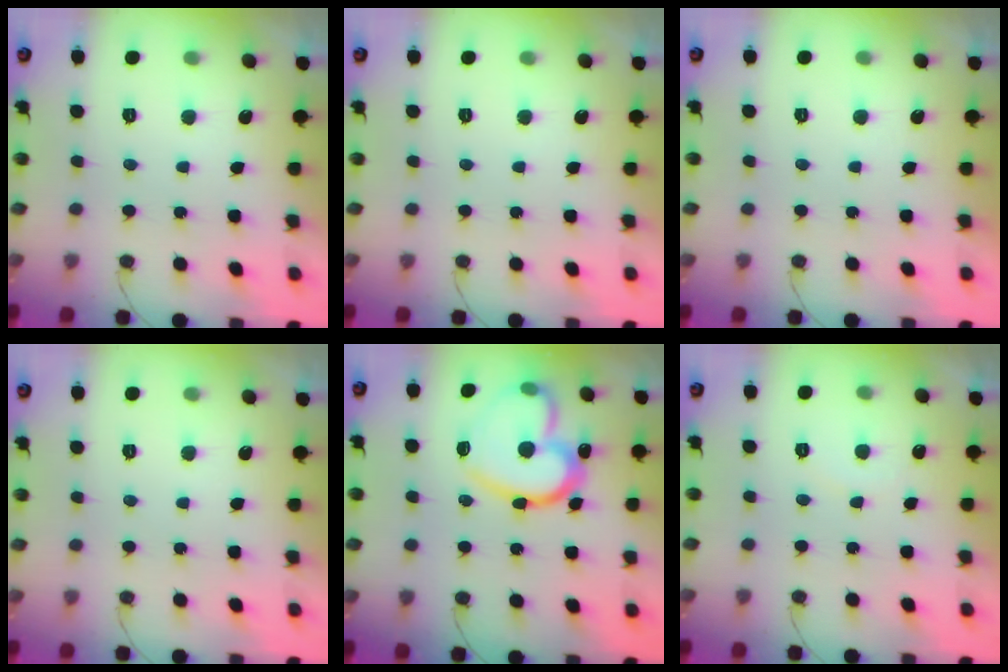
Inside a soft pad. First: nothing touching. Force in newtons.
{"total": 0.0}
{"total": 1.9, "press": 1.9, "slide": 0.1}
{"total": 0.0}
{"total": 18.9, "press": 18.9, "slide": 1.5}
{"total": 4.2, "press": 4.2, "slide": 0.3}